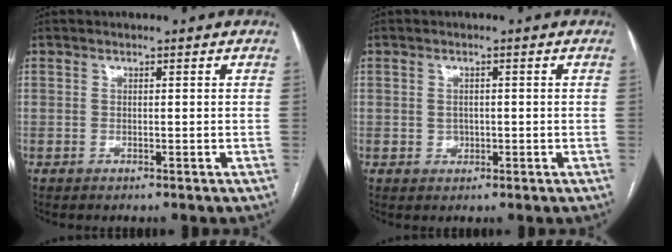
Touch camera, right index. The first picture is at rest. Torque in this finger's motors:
{"motor_torque": [-0.04, 0.00, -0.02, 0.00]}